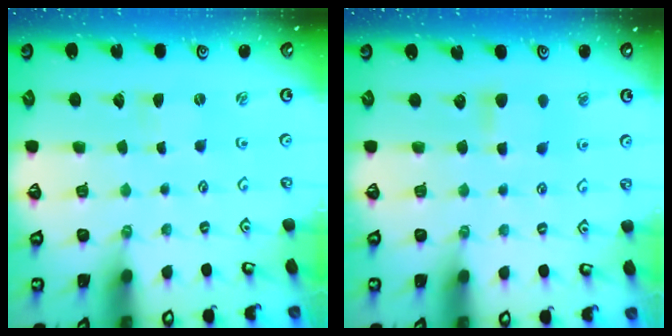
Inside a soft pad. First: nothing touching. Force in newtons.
{"total": 5.0, "press": 5.0, "slide": 0.7}